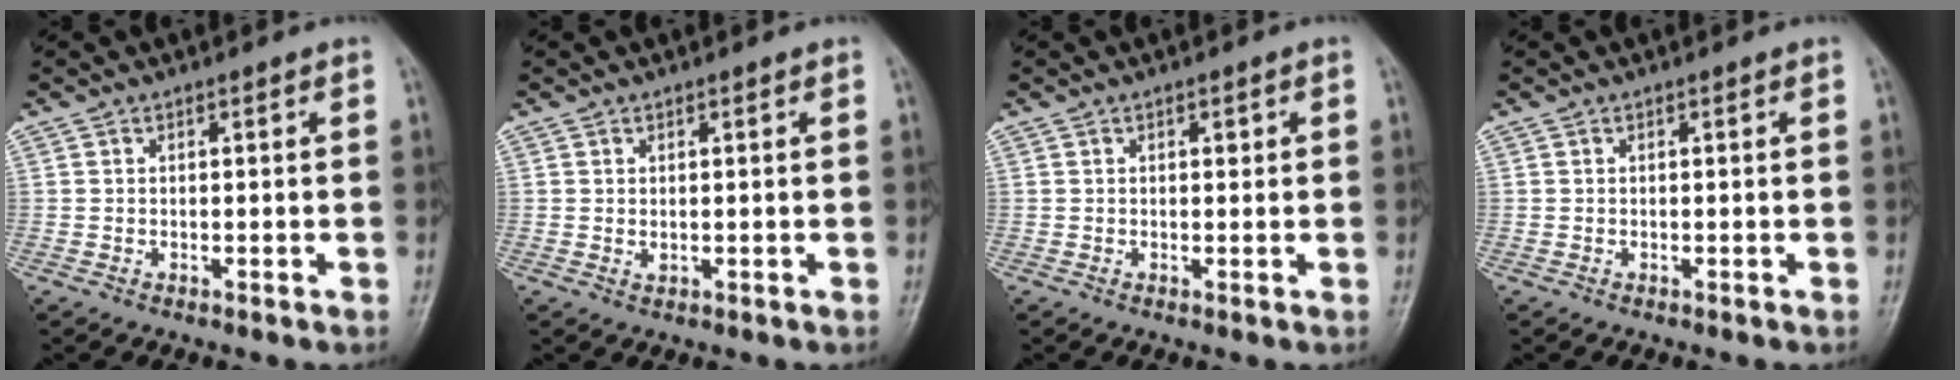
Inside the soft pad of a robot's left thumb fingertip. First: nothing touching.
{"total": 0.7, "force": [0.2, 0.4, 0.6], "torque": [-0.010, -0.004, 0.006]}
{"total": 0.7, "force": [0.3, 0.4, 0.4], "torque": [0.000, 0.000, 0.004]}
{"total": 0.0}